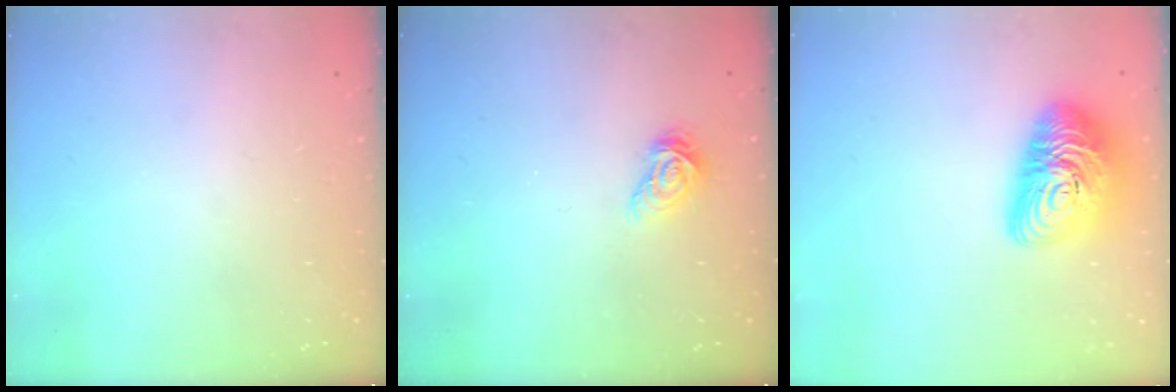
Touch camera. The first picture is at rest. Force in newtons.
{"total": 6.0, "press": 6.0, "slide": 0.4}
{"total": 15.1, "press": 15.1, "slide": 1.1}